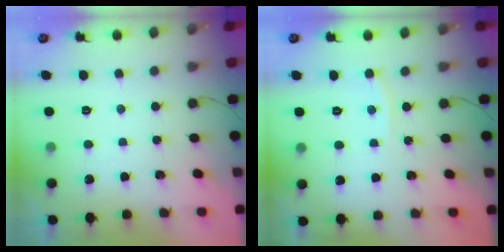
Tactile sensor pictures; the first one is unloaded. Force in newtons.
{"total": 3.3, "press": 3.3, "slide": 0.5}